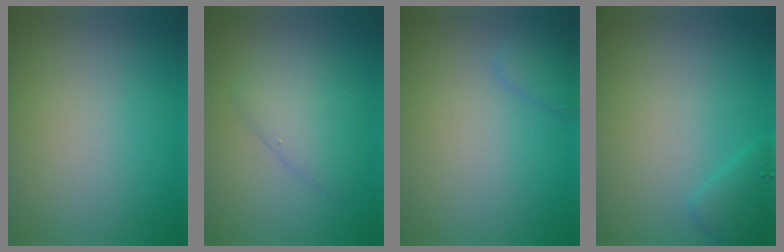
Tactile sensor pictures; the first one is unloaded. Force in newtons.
{"total": 3.0, "press": 3.0, "slide": 0.3}
{"total": 1.5, "press": 1.5, "slide": 0.1}
{"total": 1.6, "press": 1.6, "slide": 0.1}